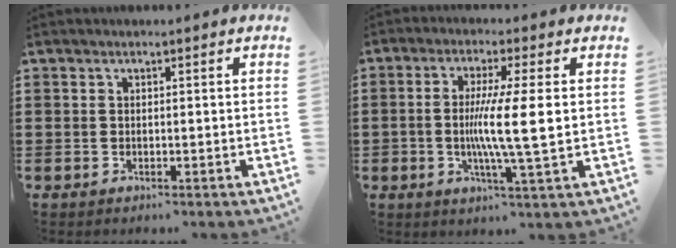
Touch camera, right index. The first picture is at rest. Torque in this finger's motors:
{"motor_torque": [1.28, 0.34, 0.28, 0.17]}